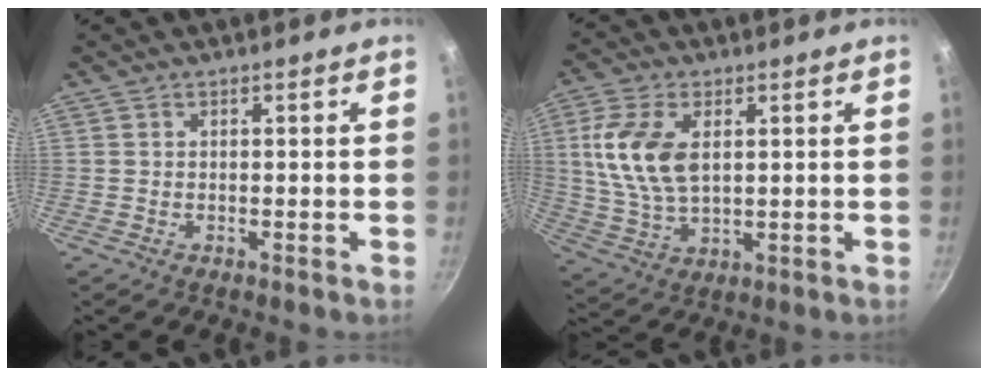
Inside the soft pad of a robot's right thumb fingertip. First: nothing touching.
{"total": 12.2, "force": [2.6, 7.0, 9.6], "torque": [-0.187, -0.008, 0.054]}